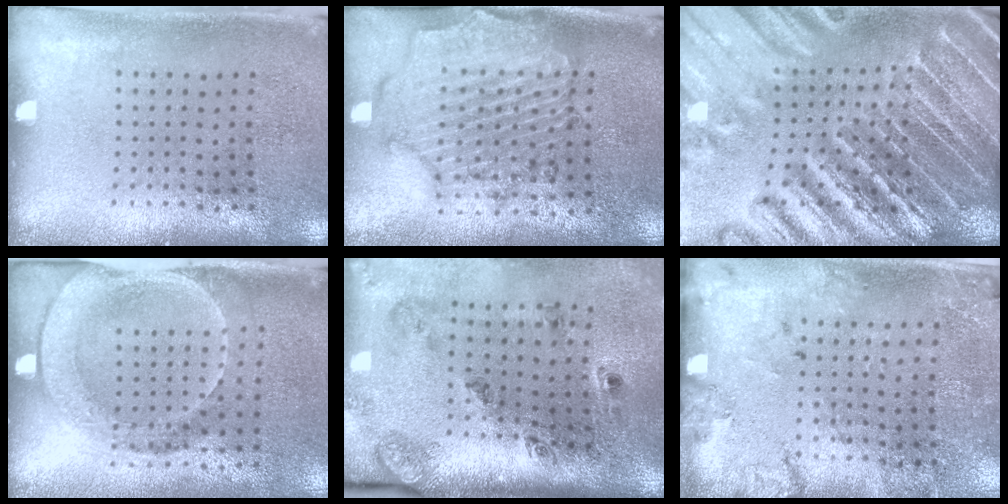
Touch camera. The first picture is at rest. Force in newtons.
{"total": 1.7, "press": 1.6, "slide": 0.3}
{"total": 5.1, "press": 4.5, "slide": 2.5}
{"total": 1.8, "press": 1.5, "slide": 1.0}
{"total": 2.5, "press": 1.7, "slide": 1.8}
{"total": 2.0, "press": 1.5, "slide": 1.2}